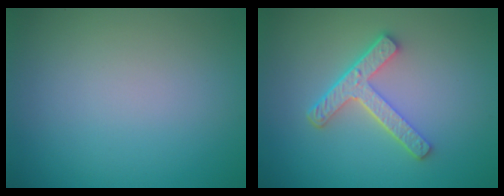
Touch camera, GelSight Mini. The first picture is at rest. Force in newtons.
{"total": 4.4, "press": 3.3, "slide": 2.9}